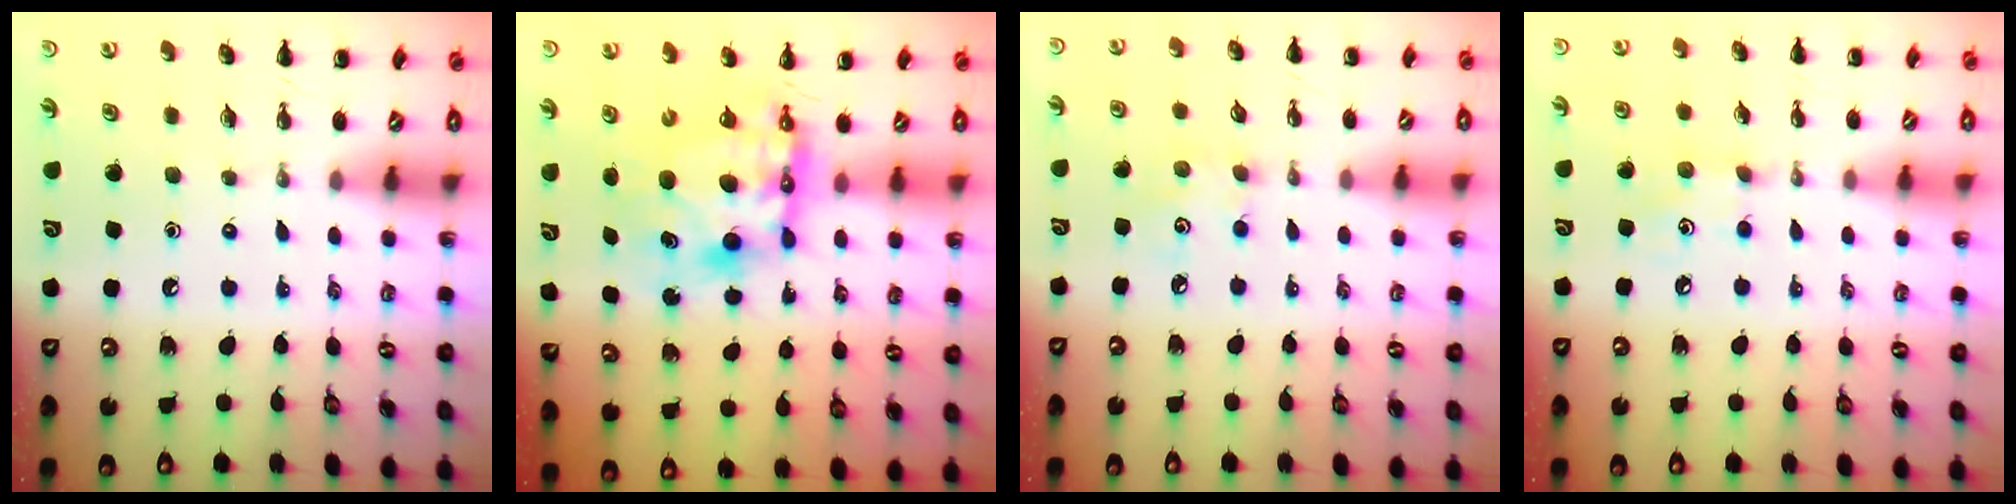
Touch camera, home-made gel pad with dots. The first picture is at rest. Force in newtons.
{"total": 9.3, "press": 9.1, "slide": 2.2}
{"total": 3.8, "press": 3.8, "slide": 0.7}
{"total": 6.6, "press": 6.3, "slide": 1.8}